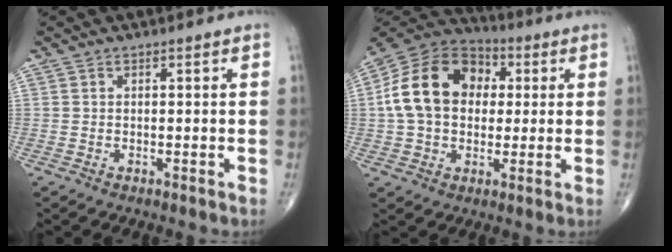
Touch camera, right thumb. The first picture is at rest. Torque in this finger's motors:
{"motor_torque": [1.74, 1.71, 1.62, 0.14, 0.51]}